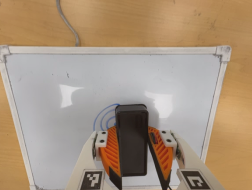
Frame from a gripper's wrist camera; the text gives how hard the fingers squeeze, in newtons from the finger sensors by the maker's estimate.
{"total": 12.2, "left": 13.9, "right": 10.4}